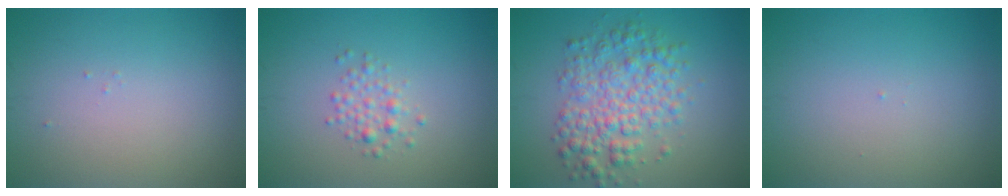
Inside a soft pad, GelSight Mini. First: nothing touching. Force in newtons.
{"total": 1.7, "press": 1.7, "slide": 0.1}
{"total": 5.4, "press": 5.4, "slide": 0.0}
{"total": 0.0}